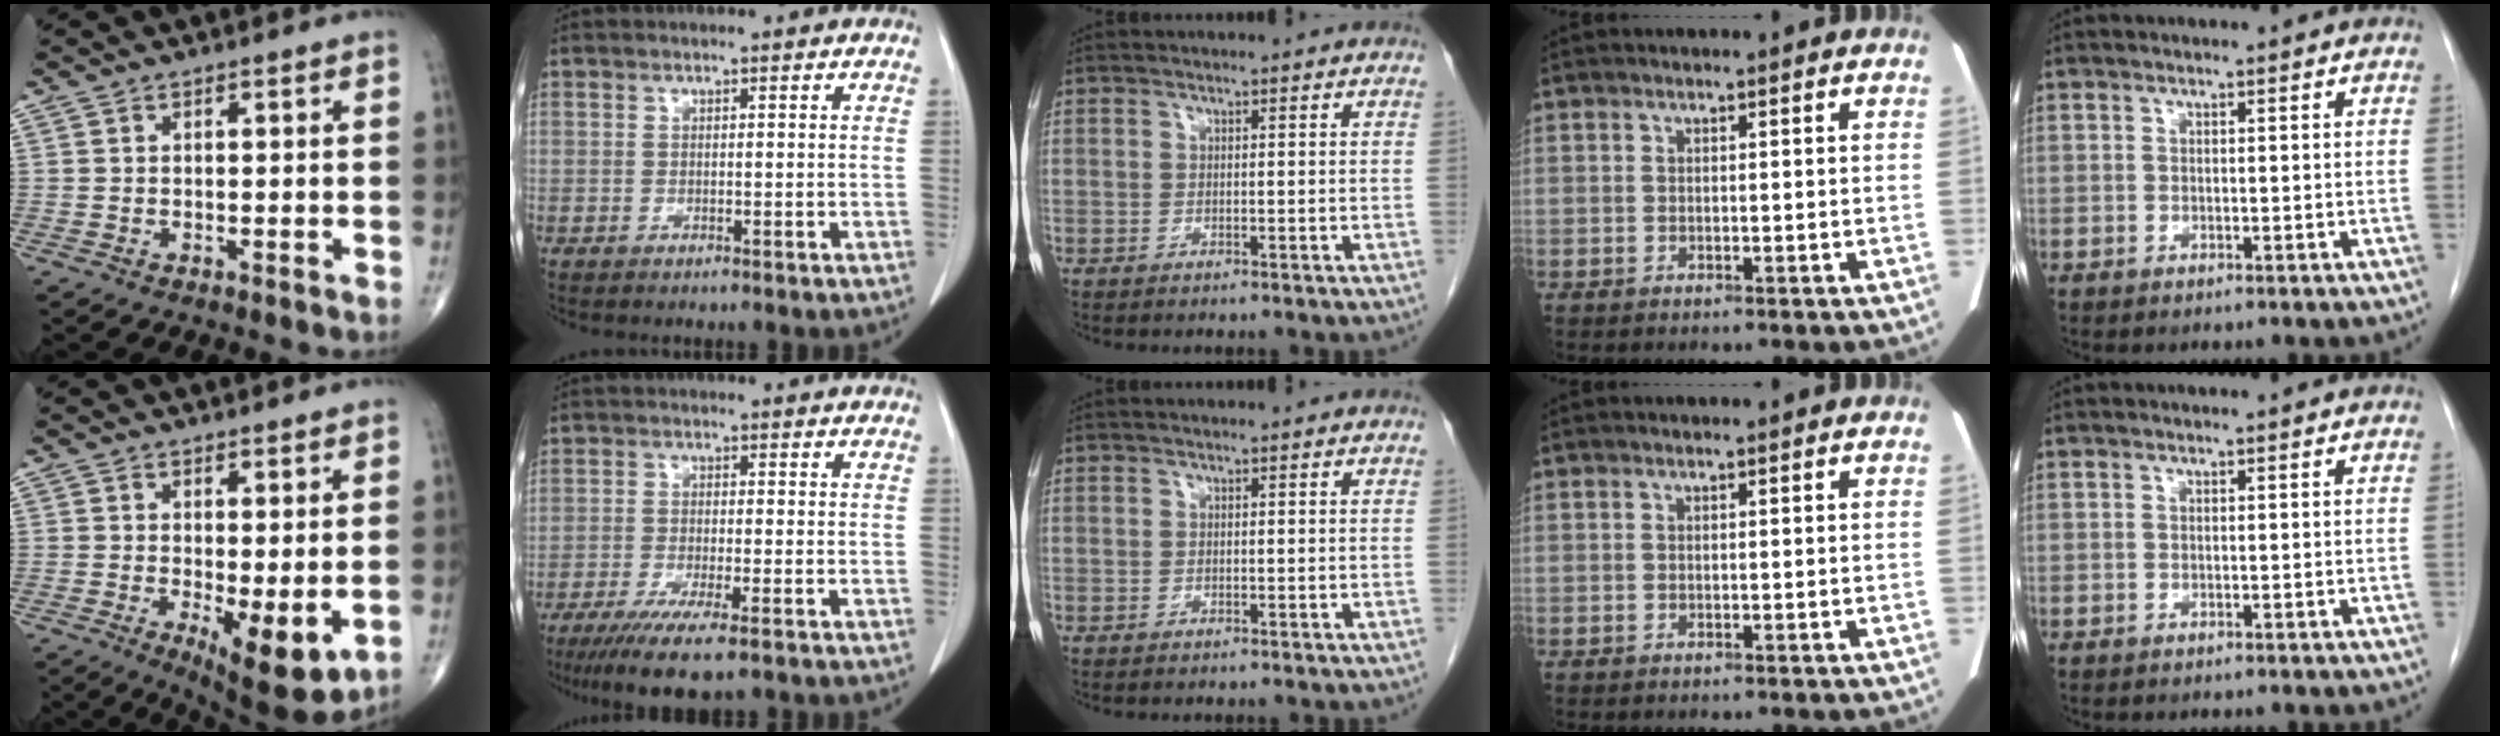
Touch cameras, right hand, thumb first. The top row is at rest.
{"thumb": {"total": 9.4, "force": [-1.7, 3.1, 8.7], "torque": [-0.123, -0.026, -0.016]}, "index": {"total": 10.1, "force": [-7.3, 0.9, 6.9], "torque": [-0.107, -0.023, -0.110]}}